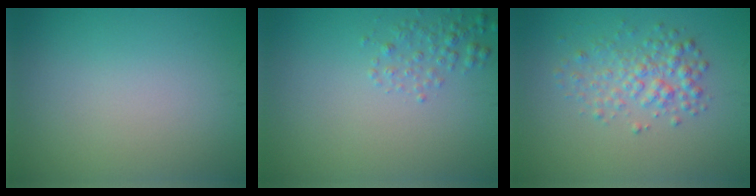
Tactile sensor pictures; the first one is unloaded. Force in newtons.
{"total": 1.6, "press": 1.6, "slide": 0.1}
{"total": 3.1, "press": 3.1, "slide": 0.1}